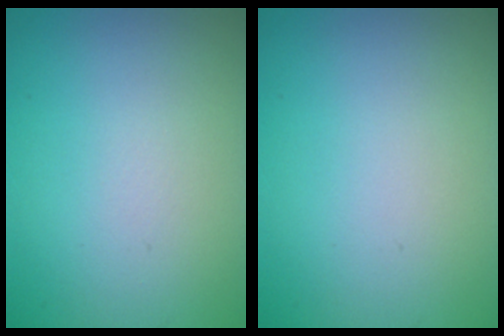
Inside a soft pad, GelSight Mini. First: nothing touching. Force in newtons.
{"total": 0.0}